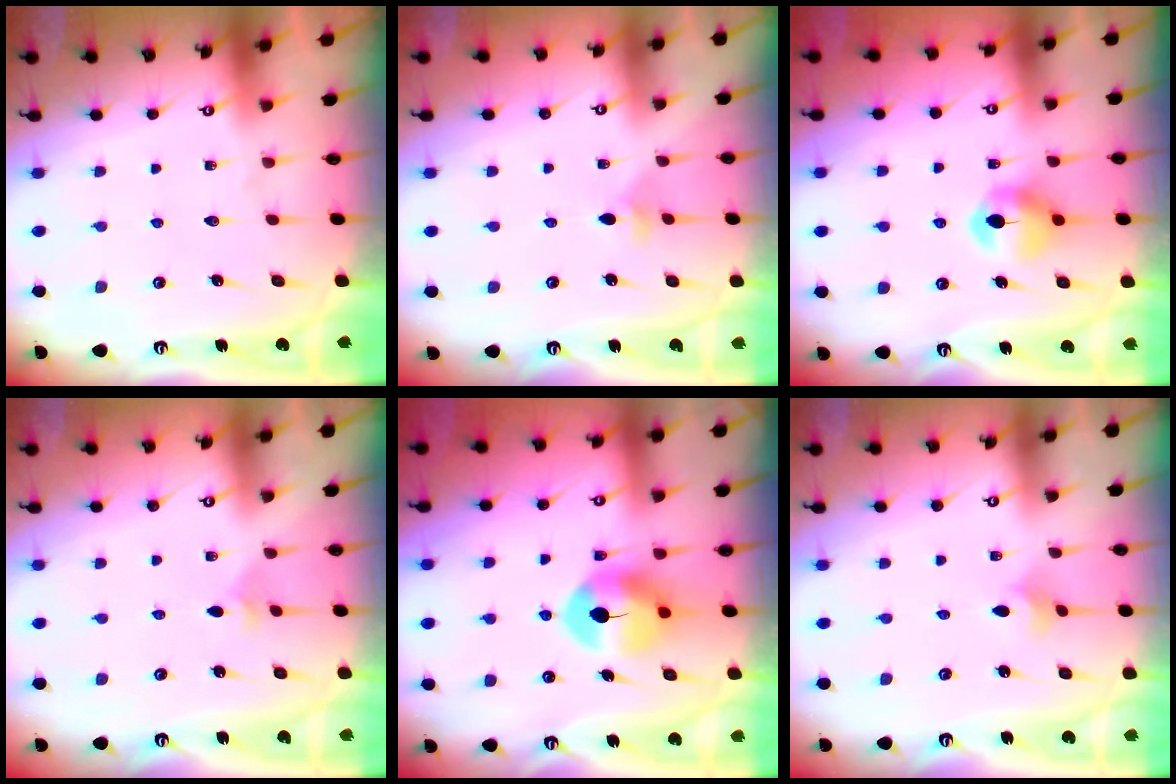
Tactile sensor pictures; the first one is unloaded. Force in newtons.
{"total": 3.8, "press": 3.7, "slide": 0.8}
{"total": 7.8, "press": 7.8, "slide": 0.7}
{"total": 1.9, "press": 1.9, "slide": 0.3}
{"total": 8.5, "press": 8.5, "slide": 1.0}
{"total": 2.1, "press": 2.1, "slide": 0.5}